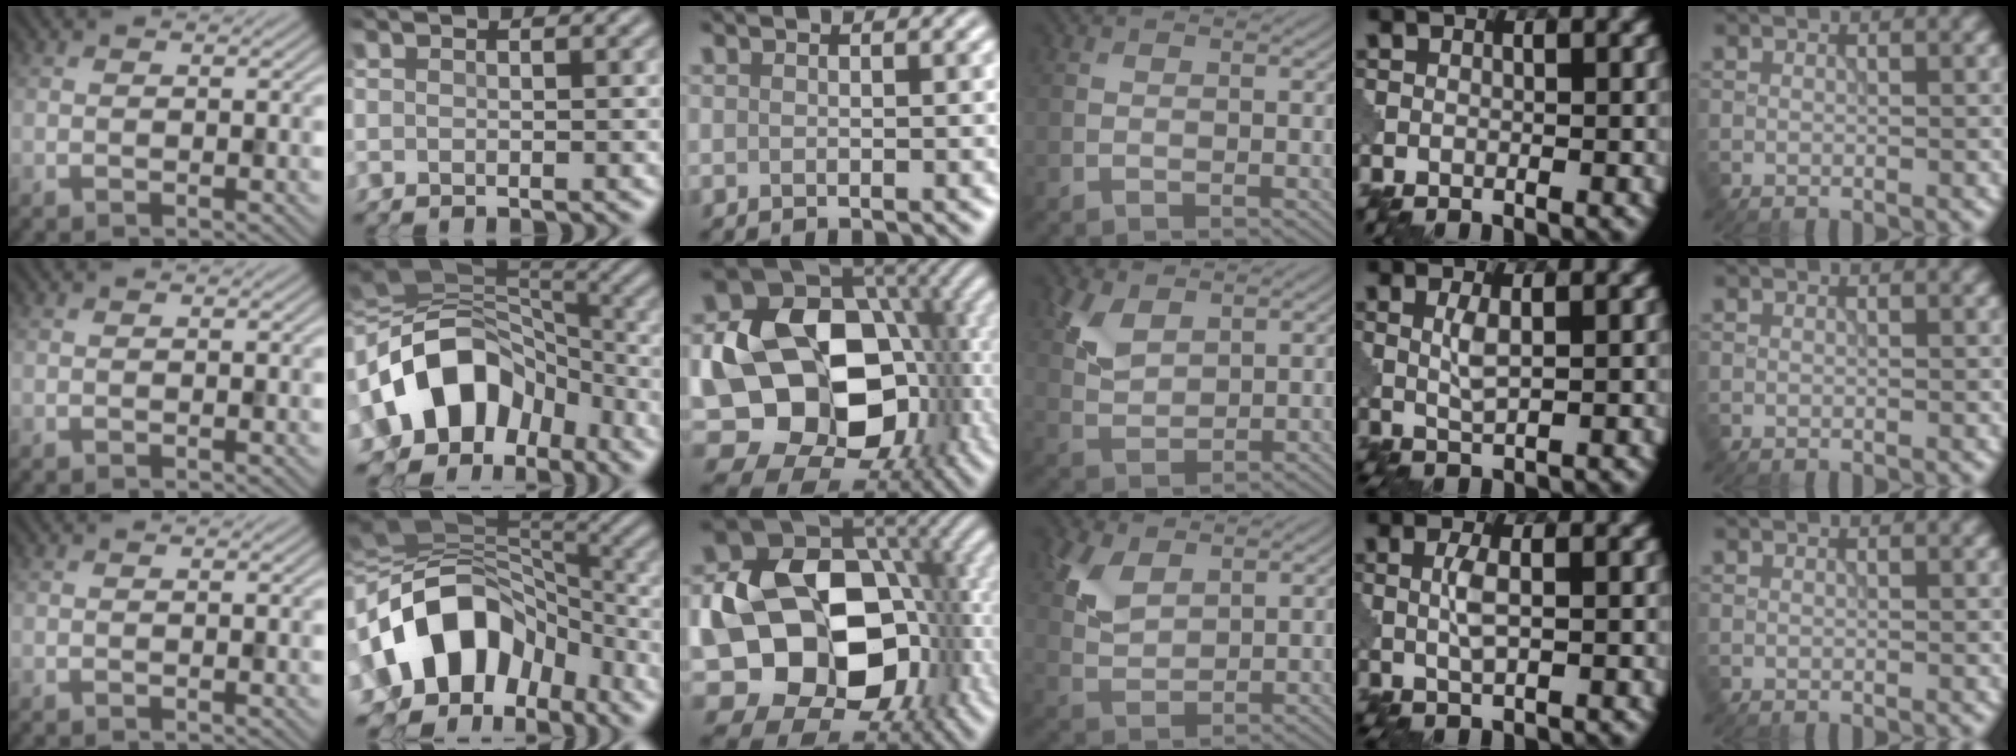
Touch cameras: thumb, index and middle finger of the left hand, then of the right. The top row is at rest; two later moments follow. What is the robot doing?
{"motion": "assemble", "object": "puzzle pieces"}